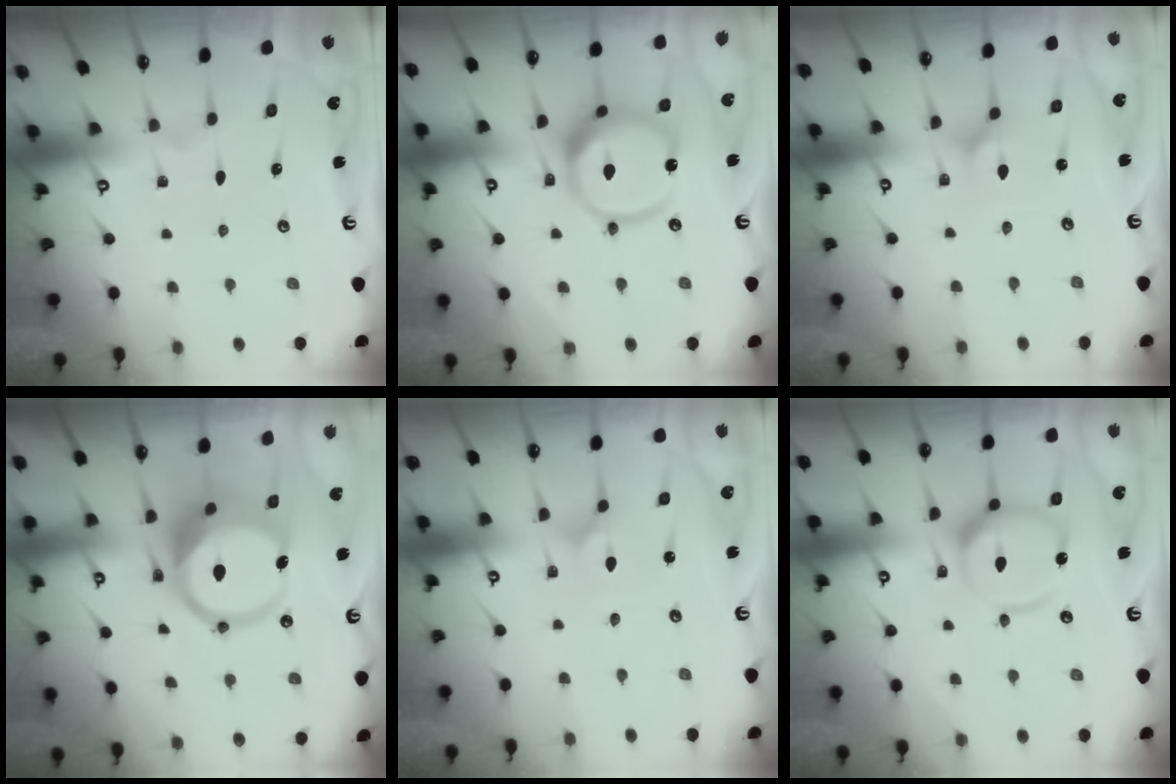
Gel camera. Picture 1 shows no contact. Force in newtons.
{"total": 15.5, "press": 15.3, "slide": 1.9}
{"total": 2.9, "press": 2.9, "slide": 0.2}
{"total": 15.0, "press": 14.8, "slide": 1.8}
{"total": 0.9, "press": 0.9, "slide": 0.0}
{"total": 15.3, "press": 15.2, "slide": 1.7}